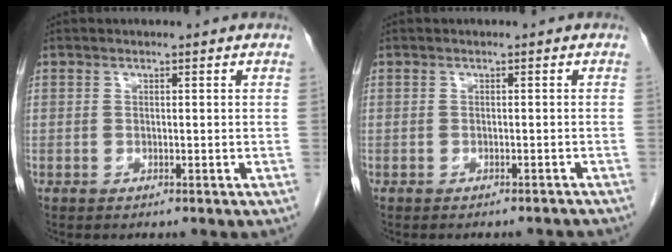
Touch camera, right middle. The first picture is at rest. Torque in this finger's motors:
{"motor_torque": [0.36, -0.32, 0.00, 0.00]}